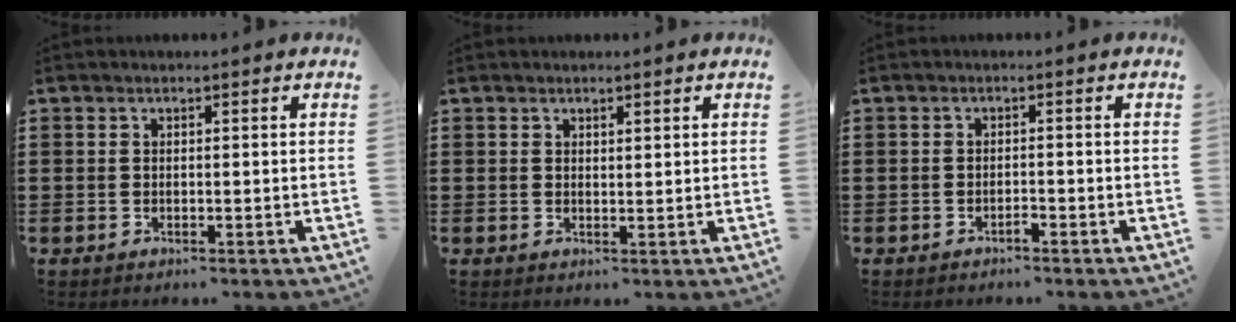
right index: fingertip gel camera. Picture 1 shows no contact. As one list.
[{"total": 0.9, "force": [0.8, 0.3, 0.2], "torque": [-0.005, 0.002, 0.015]}, {"total": 1.1, "force": [-0.9, 0.1, 0.5], "torque": [-0.013, -0.002, -0.018]}]